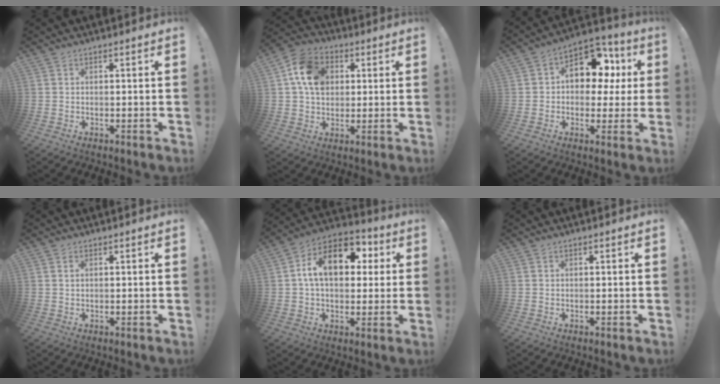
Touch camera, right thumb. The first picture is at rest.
{"total": 13.7, "force": [3.5, 10.9, 7.7], "torque": [-0.125, 0.003, 0.072]}
{"total": 13.2, "force": [4.1, 9.5, 8.3], "torque": [-0.111, -0.017, 0.078]}
{"total": 1.1, "force": [0.5, 0.6, 0.8], "torque": [-0.008, -0.001, 0.008]}
{"total": 16.6, "force": [4.1, 10.2, 12.4], "torque": [-0.202, 0.006, 0.071]}
{"total": 0.0}